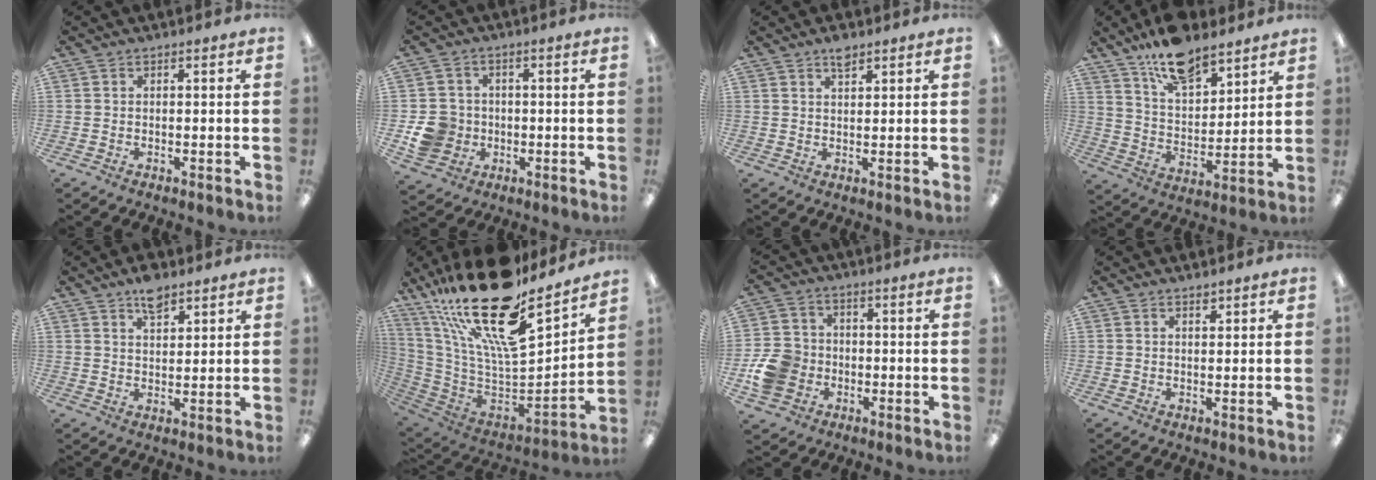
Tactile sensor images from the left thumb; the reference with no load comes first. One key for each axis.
{"total": 8.0, "fx": -1.2, "fy": 7.6, "fz": 2.3, "tx": -0.054, "ty": 0.016, "tz": -0.017}
{"total": 3.3, "fx": 2.5, "fy": 1.3, "fz": 1.8, "tx": -0.022, "ty": -0.005, "tz": 0.042}
{"total": 12.8, "fx": 10.3, "fy": 5.4, "fz": 5.4, "tx": -0.088, "ty": -0.062, "tz": 0.190}
{"total": 5.7, "fx": 4.4, "fy": 2.5, "fz": 2.8, "tx": -0.038, "ty": -0.021, "tz": 0.077}
{"total": 29.0, "fx": 18.8, "fy": 10.7, "fz": 19.3, "tx": -0.338, "ty": -0.133, "tz": 0.323}
{"total": 9.4, "fx": -2.1, "fy": 8.4, "fz": 3.7, "tx": -0.076, "ty": 0.025, "tz": -0.036}
{"total": 1.5, "fx": 1.4, "fy": 0.4, "fz": 0.4, "tx": -0.009, "ty": -0.002, "tz": 0.027}